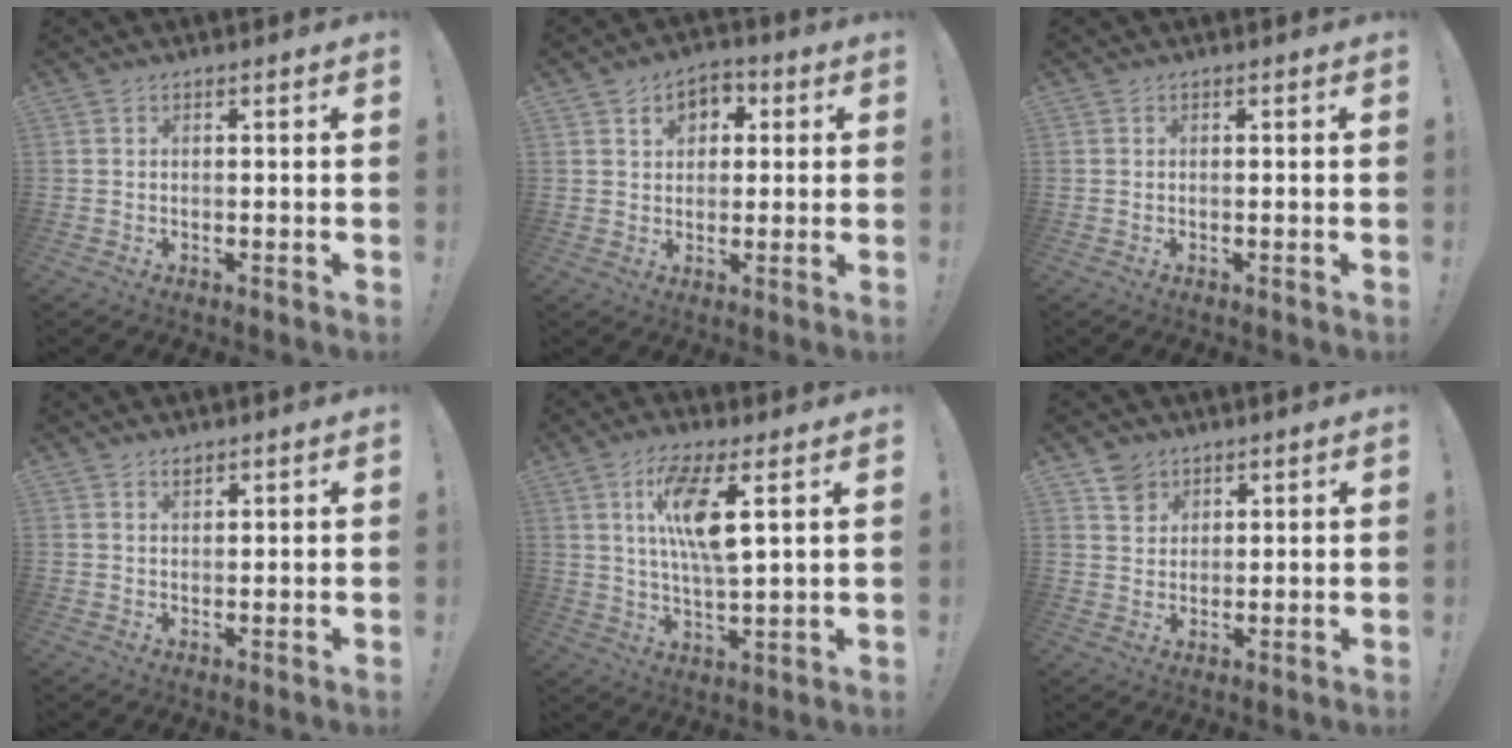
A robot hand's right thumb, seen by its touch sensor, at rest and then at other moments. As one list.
[{"total": 6.3, "force": [1.9, 5.1, 3.1], "torque": [-0.047, 0.004, 0.034]}, {"total": 0.0}, {"total": 1.6, "force": [1.4, 0.7, 0.4], "torque": [0.001, -0.008, 0.025]}, {"total": 12.3, "force": [4.6, 3.4, 10.8], "torque": [-0.200, -0.012, 0.076]}, {"total": 5.2, "force": [3.3, 3.9, 1.2], "torque": [-0.014, -0.013, 0.063]}]